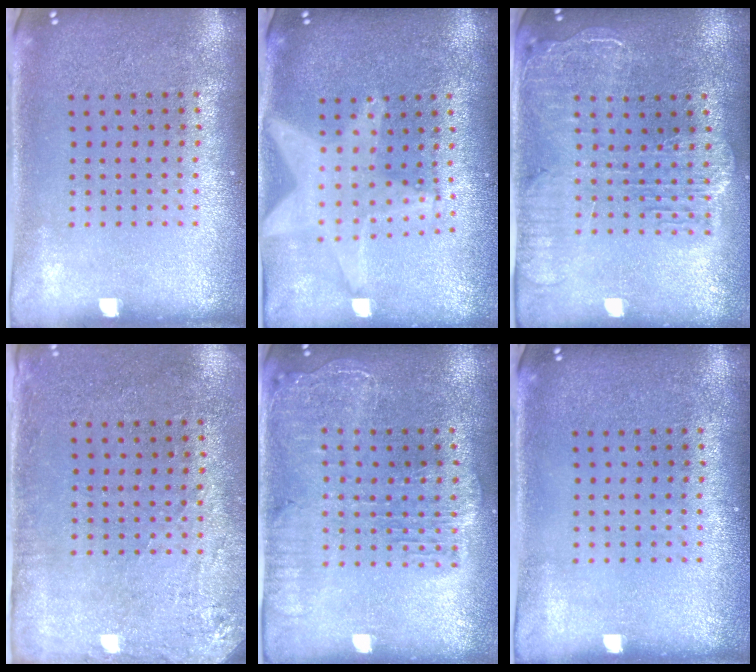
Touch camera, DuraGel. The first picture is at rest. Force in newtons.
{"total": 2.1, "press": 1.7, "slide": 1.2}
{"total": 2.3, "press": 2.0, "slide": 1.1}
{"total": 2.8, "press": 2.3, "slide": 1.6}
{"total": 2.0, "press": 1.8, "slide": 0.8}
{"total": 0.0}